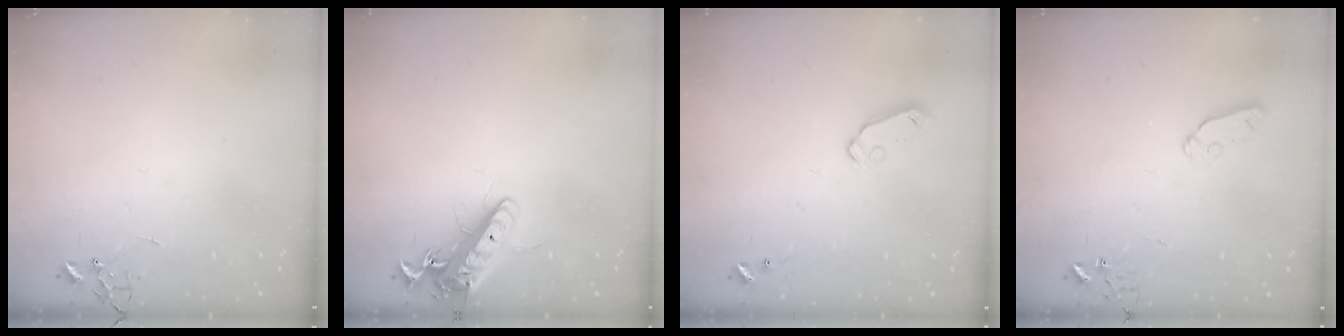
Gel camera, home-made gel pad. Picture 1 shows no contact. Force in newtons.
{"total": 14.7, "press": 14.4, "slide": 2.8}
{"total": 6.2, "press": 6.2, "slide": 0.6}
{"total": 5.0, "press": 4.9, "slide": 1.1}